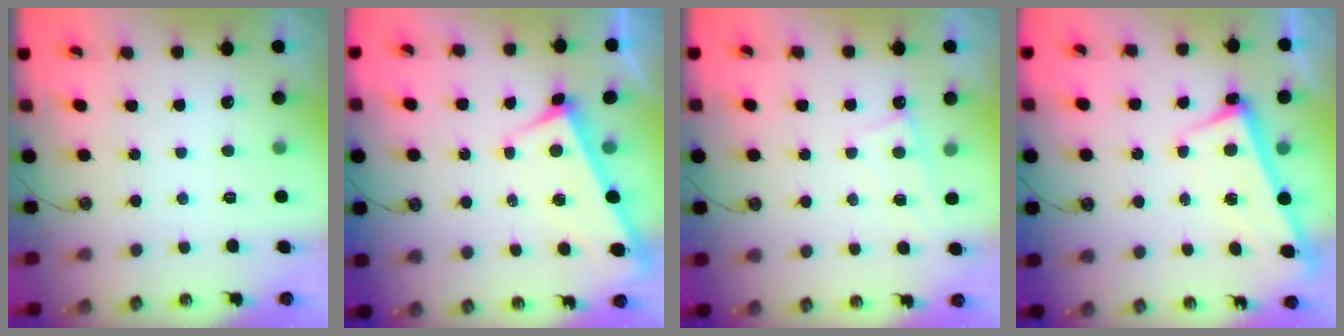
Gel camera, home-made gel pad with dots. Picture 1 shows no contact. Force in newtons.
{"total": 3.9, "press": 3.9, "slide": 0.2}
{"total": 2.4, "press": 2.4, "slide": 0.3}
{"total": 2.5, "press": 2.4, "slide": 0.5}